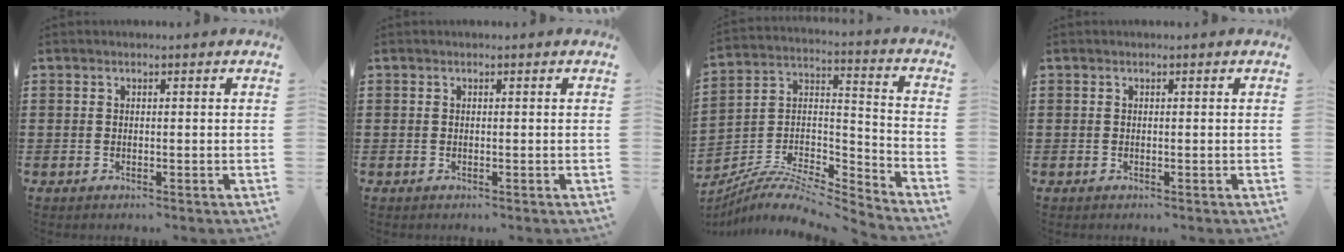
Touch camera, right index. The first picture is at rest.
{"total": 0.0}
{"total": 7.0, "force": [-6.2, 1.7, 2.7], "torque": [-0.066, -0.004, -0.132]}
{"total": 0.0}